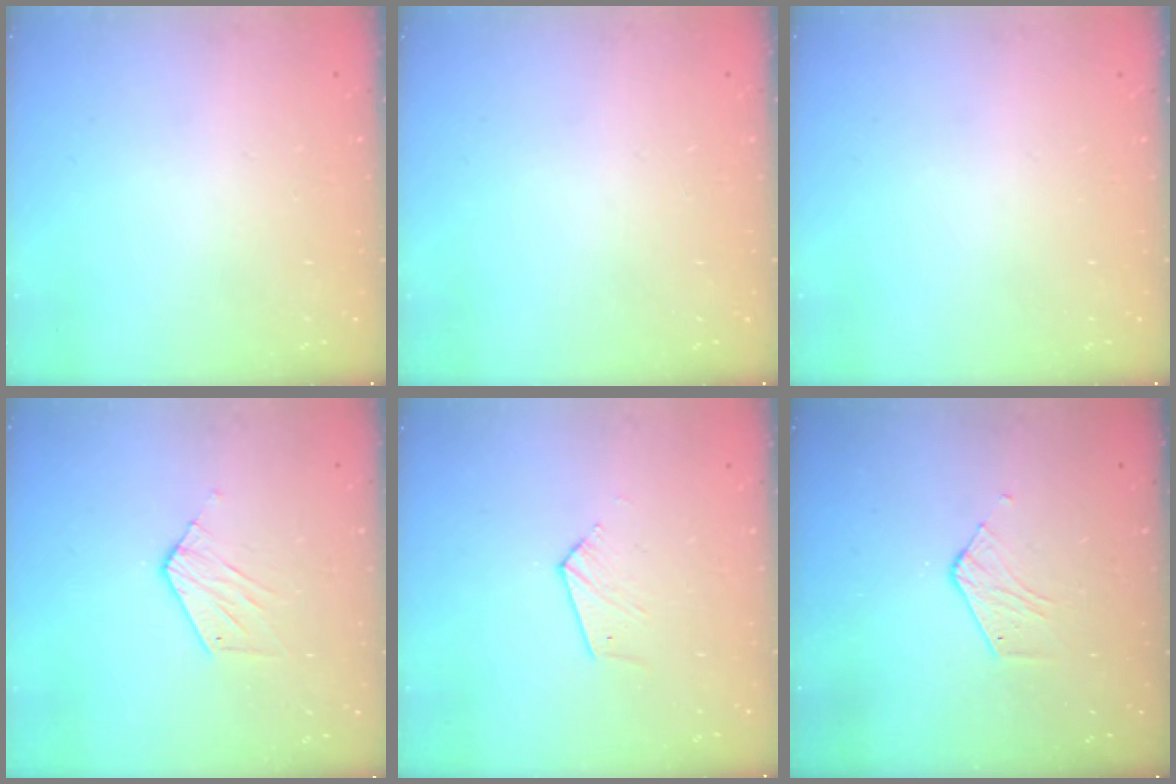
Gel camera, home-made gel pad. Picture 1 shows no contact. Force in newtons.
{"total": 0.0}
{"total": 0.0}
{"total": 6.4, "press": 6.4, "slide": 0.2}
{"total": 4.7, "press": 4.7, "slide": 0.4}
{"total": 3.7, "press": 3.7, "slide": 0.3}